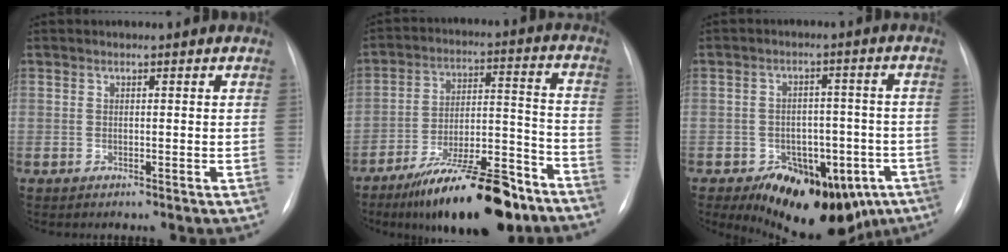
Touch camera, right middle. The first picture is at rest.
{"total": 18.5, "force": [-13.7, 4.3, 11.7], "torque": [-0.149, 0.025, -0.221]}
{"total": 15.5, "force": [-8.7, 8.5, 9.6], "torque": [-0.113, 0.022, -0.115]}